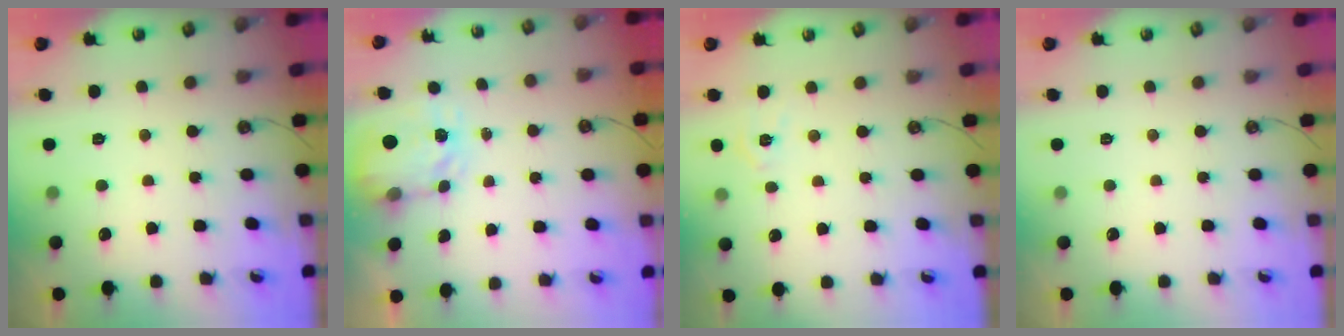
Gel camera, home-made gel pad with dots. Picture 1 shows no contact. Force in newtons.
{"total": 3.8, "press": 3.7, "slide": 0.5}
{"total": 5.3, "press": 5.2, "slide": 0.5}
{"total": 0.0}